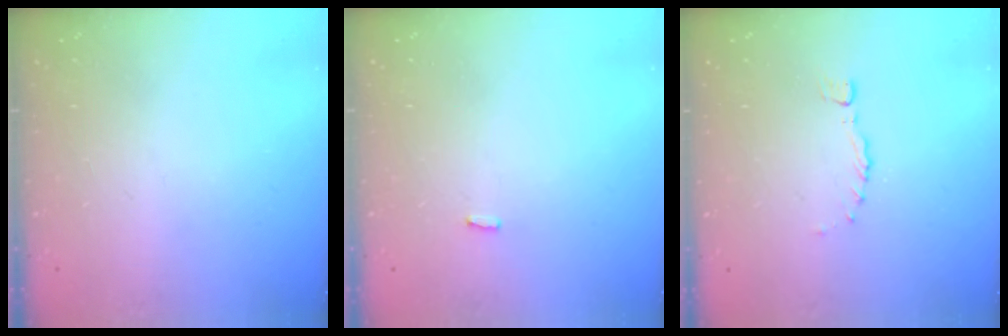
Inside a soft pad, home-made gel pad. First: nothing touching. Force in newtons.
{"total": 2.6, "press": 2.6, "slide": 0.1}
{"total": 0.0}